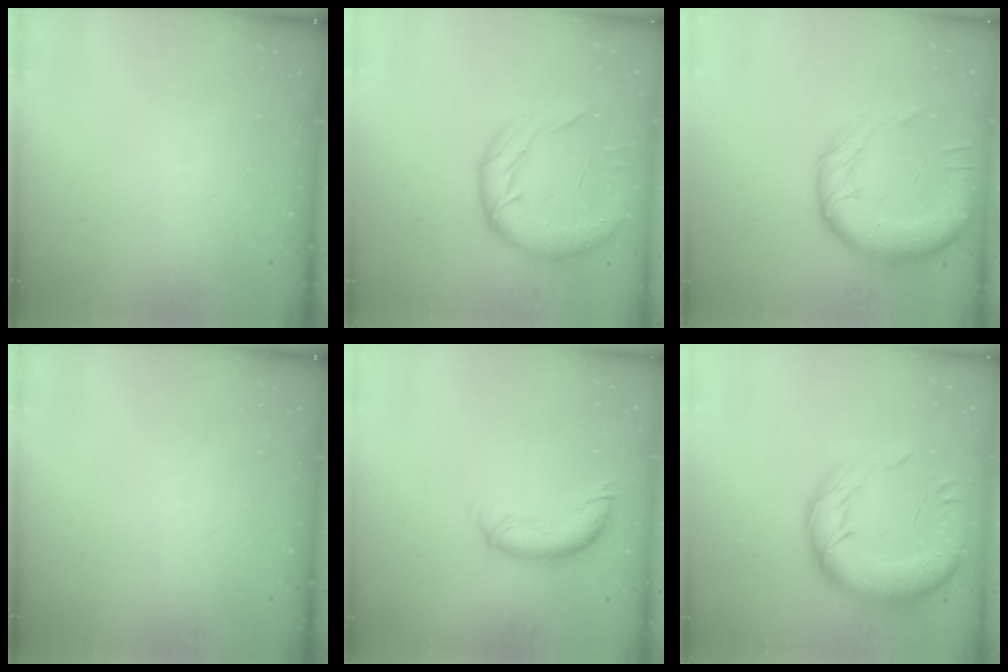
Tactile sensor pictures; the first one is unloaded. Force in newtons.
{"total": 15.4, "press": 15.1, "slide": 3.2}
{"total": 15.6, "press": 15.4, "slide": 2.7}
{"total": 0.0}
{"total": 10.4, "press": 10.3, "slide": 0.7}
{"total": 20.5, "press": 20.0, "slide": 4.5}